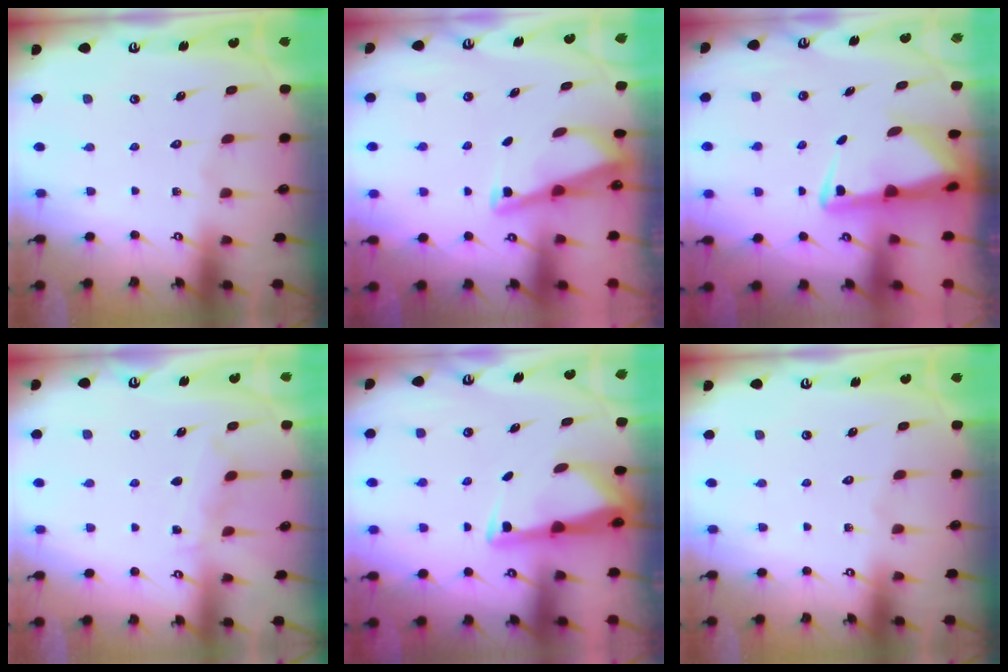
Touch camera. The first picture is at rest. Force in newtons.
{"total": 3.0, "press": 3.0, "slide": 0.3}
{"total": 3.9, "press": 3.8, "slide": 1.0}
{"total": 5.5, "press": 5.4, "slide": 0.6}
{"total": 3.0, "press": 3.0, "slide": 0.4}
{"total": 0.0}